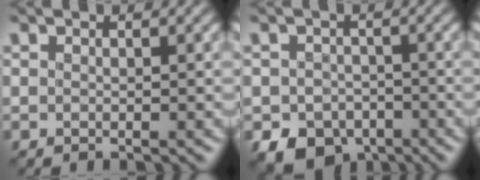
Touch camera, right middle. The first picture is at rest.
{"total": 5.4, "force": [-2.9, 3.9, 2.3], "torque": [-0.040, -0.016, -0.050]}